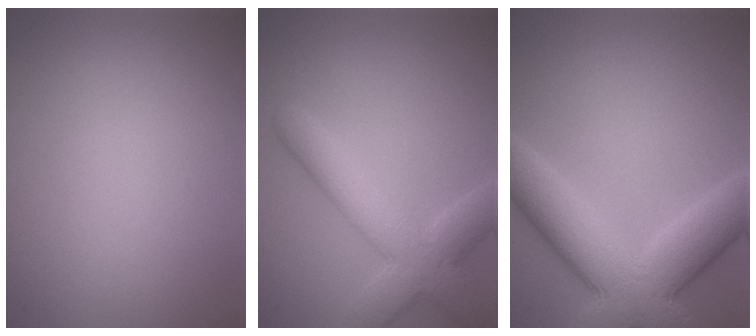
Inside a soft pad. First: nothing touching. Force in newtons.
{"total": 6.1, "press": 6.1, "slide": 0.4}
{"total": 9.5, "press": 9.5, "slide": 0.8}